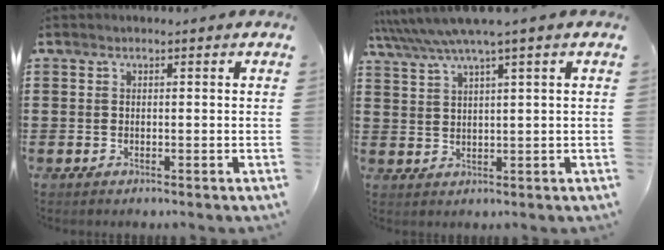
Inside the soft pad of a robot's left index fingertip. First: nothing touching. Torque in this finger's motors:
{"motor_torque": [0.54, -0.10, 0.49, 0.14]}